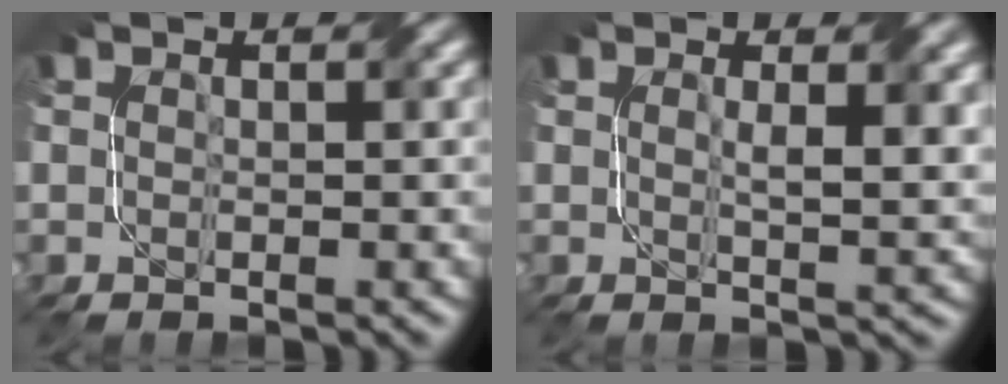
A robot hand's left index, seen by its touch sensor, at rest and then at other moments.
{"total": 2.8, "force": [0.8, 0.6, 2.6], "torque": [-0.039, -0.002, 0.014]}